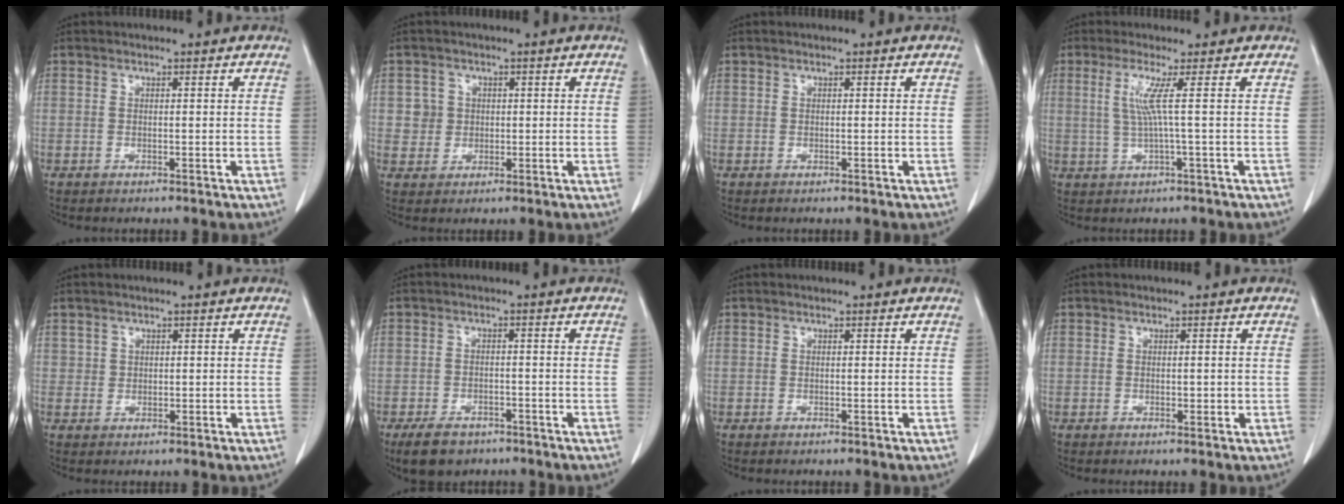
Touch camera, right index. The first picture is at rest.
{"total": 3.0, "force": [0.6, 2.9, 0.1], "torque": [0.006, 0.006, 0.013]}
{"total": 0.0}
{"total": 3.8, "force": [0.7, -1.3, 3.5], "torque": [-0.079, 0.003, 0.019]}
{"total": 1.2, "force": [0.6, 1.0, 0.0], "torque": [0.014, 0.000, 0.007]}
{"total": 5.6, "force": [-4.1, 3.1, 2.4], "torque": [-0.047, -0.003, -0.062]}
{"total": 0.0}
{"total": 0.8, "force": [0.0, 0.6, 0.6], "torque": [-0.005, 0.000, 0.002]}